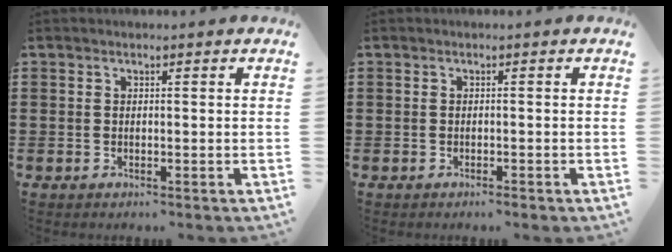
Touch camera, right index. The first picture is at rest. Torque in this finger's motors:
{"motor_torque": [0.99, 1.00, 0.05, -0.04]}